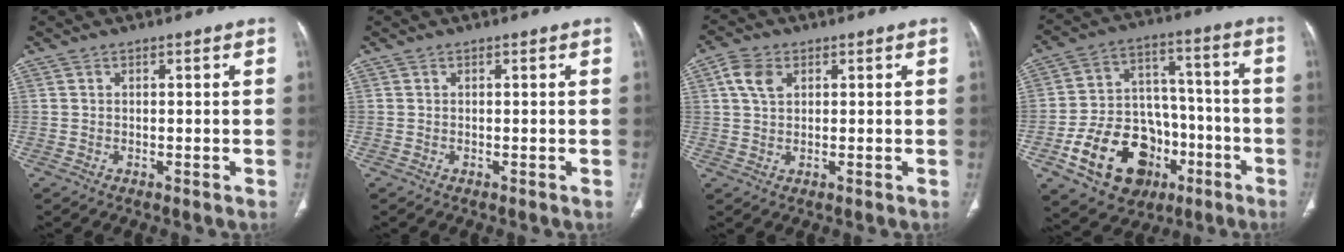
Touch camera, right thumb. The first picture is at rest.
{"total": 0.0}
{"total": 4.8, "force": [1.5, 3.2, 3.2], "torque": [-0.066, 0.004, 0.029]}
{"total": 20.3, "force": [-8.9, 14.6, 11.1], "torque": [-0.159, 0.069, -0.134]}